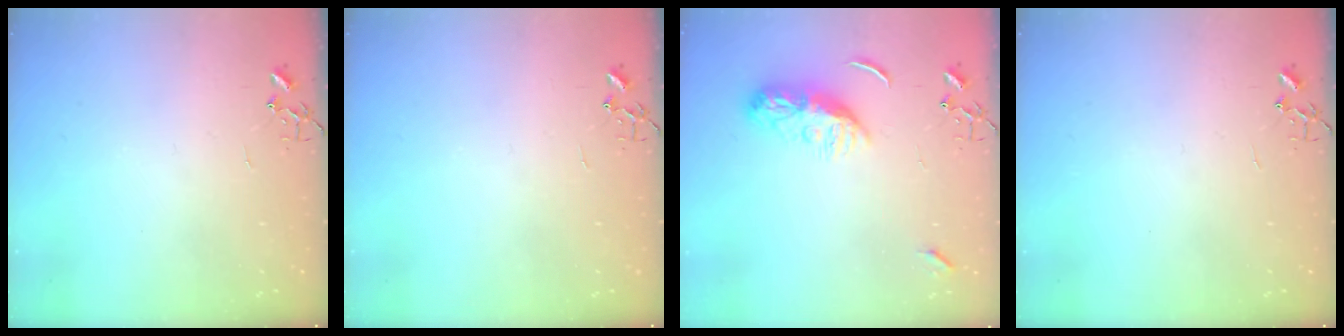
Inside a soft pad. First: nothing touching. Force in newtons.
{"total": 0.0}
{"total": 9.6, "press": 9.6, "slide": 0.7}
{"total": 0.0}